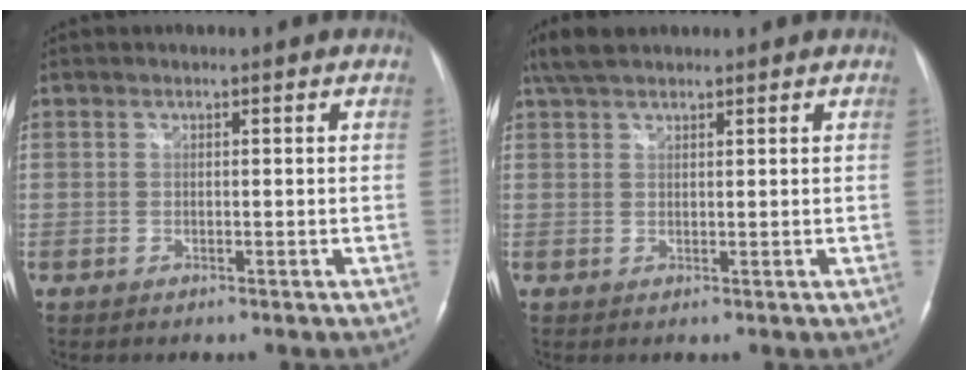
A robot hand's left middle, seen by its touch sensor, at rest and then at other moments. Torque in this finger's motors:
{"motor_torque": [0.40, -0.28, -0.09, 0.04]}